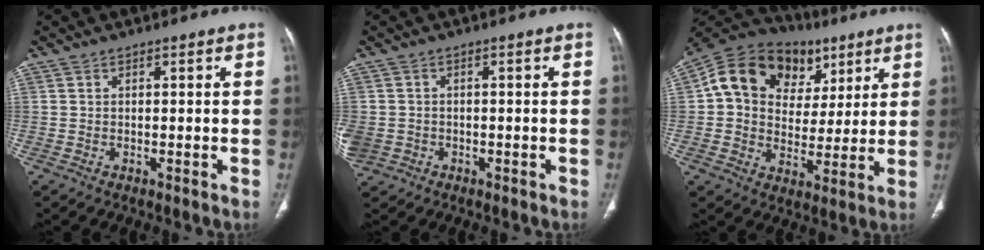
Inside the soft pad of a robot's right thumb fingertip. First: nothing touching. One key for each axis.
{"total": 5.9, "fx": -1.9, "fy": 5.3, "fz": 1.7, "tx": -0.053, "ty": 0.013, "tz": -0.025}
{"total": 18.4, "fx": 6.7, "fy": 14.3, "fz": 9.5, "tx": -0.127, "ty": 0.018, "tz": 0.110}